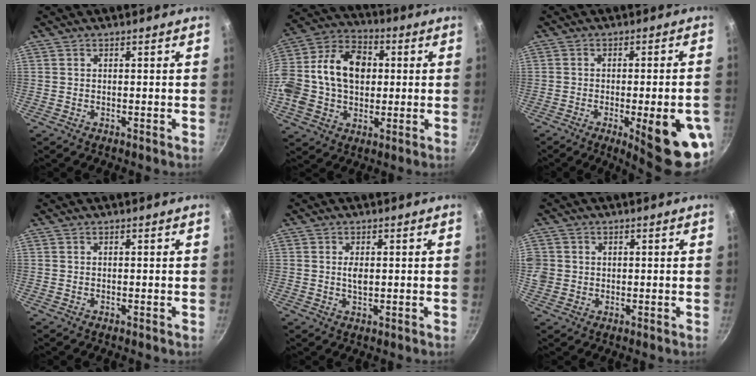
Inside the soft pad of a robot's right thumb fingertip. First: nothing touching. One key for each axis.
{"total": 20.7, "fx": 1.3, "fy": 15.1, "fz": 14.1, "tx": -0.245, "ty": 0.038, "tz": 0.011}
{"total": 15.5, "fx": -5.2, "fy": 3.9, "fz": 14.1, "tx": -0.158, "ty": 0.012, "tz": -0.061}
{"total": 0.0}
{"total": 2.3, "fx": 0.3, "fy": 1.2, "fz": 2.0, "tx": -0.034, "ty": -0.002, "tz": 0.006}
{"total": 5.5, "fx": 0.4, "fy": 5.1, "fz": 2.0, "tx": -0.037, "ty": 0.005, "tz": 0.008}